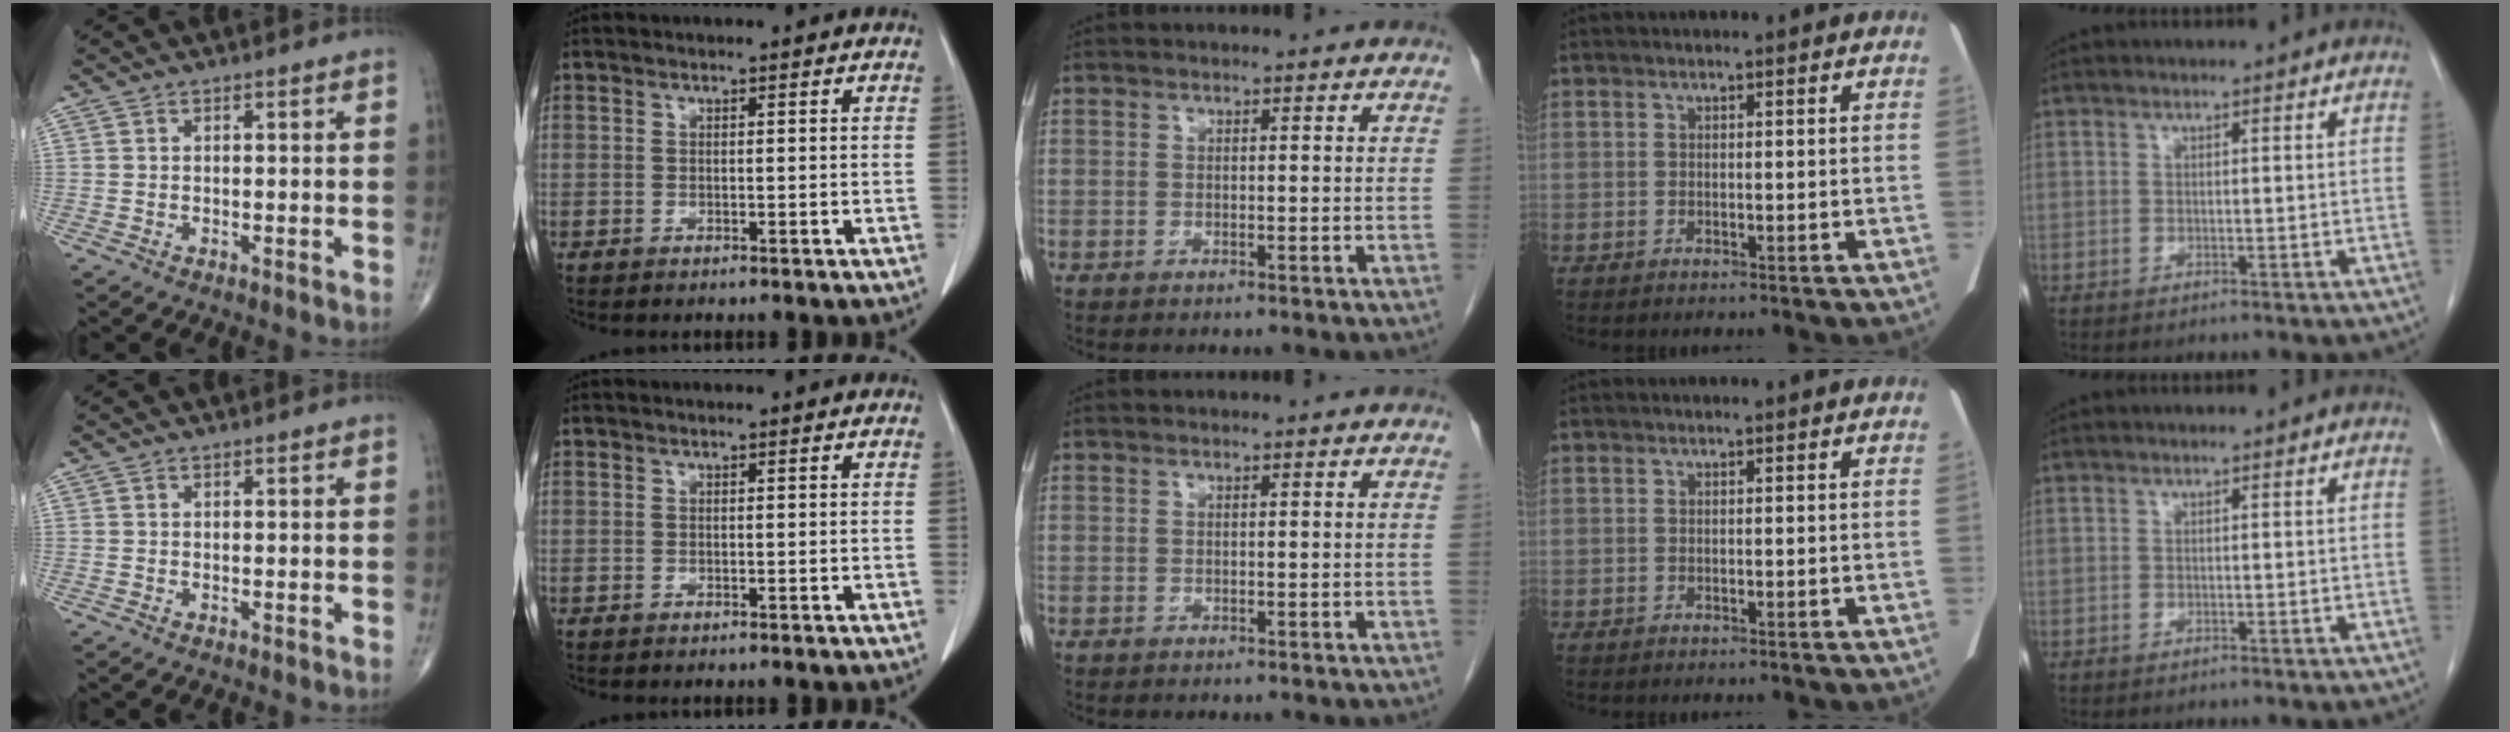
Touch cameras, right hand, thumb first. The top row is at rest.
{}